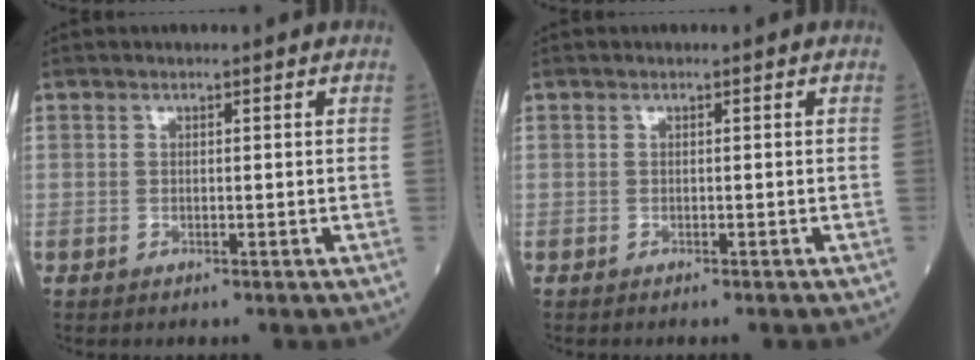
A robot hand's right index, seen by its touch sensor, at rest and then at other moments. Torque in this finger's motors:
{"motor_torque": [-0.15, -0.19, 0.08, 0.02]}